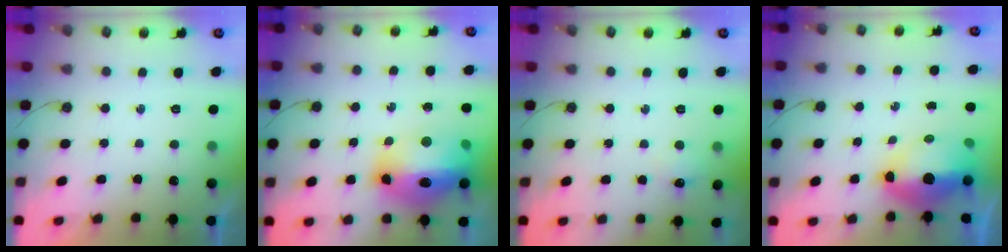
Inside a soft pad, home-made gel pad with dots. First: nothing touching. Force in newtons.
{"total": 22.5, "press": 20.0, "slide": 10.4}
{"total": 5.6, "press": 5.5, "slide": 0.7}
{"total": 12.1, "press": 12.1, "slide": 1.2}